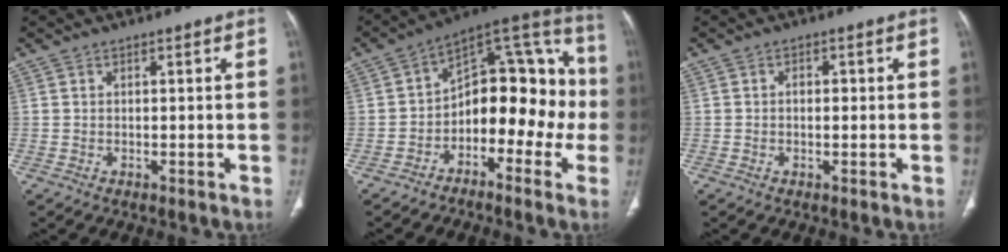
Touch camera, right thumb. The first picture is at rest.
{"total": 17.9, "force": [-3.8, 10.8, 13.8], "torque": [-0.124, 0.086, -0.066]}
{"total": 1.6, "force": [0.0, 1.0, 1.3], "torque": [-0.016, 0.004, -0.002]}